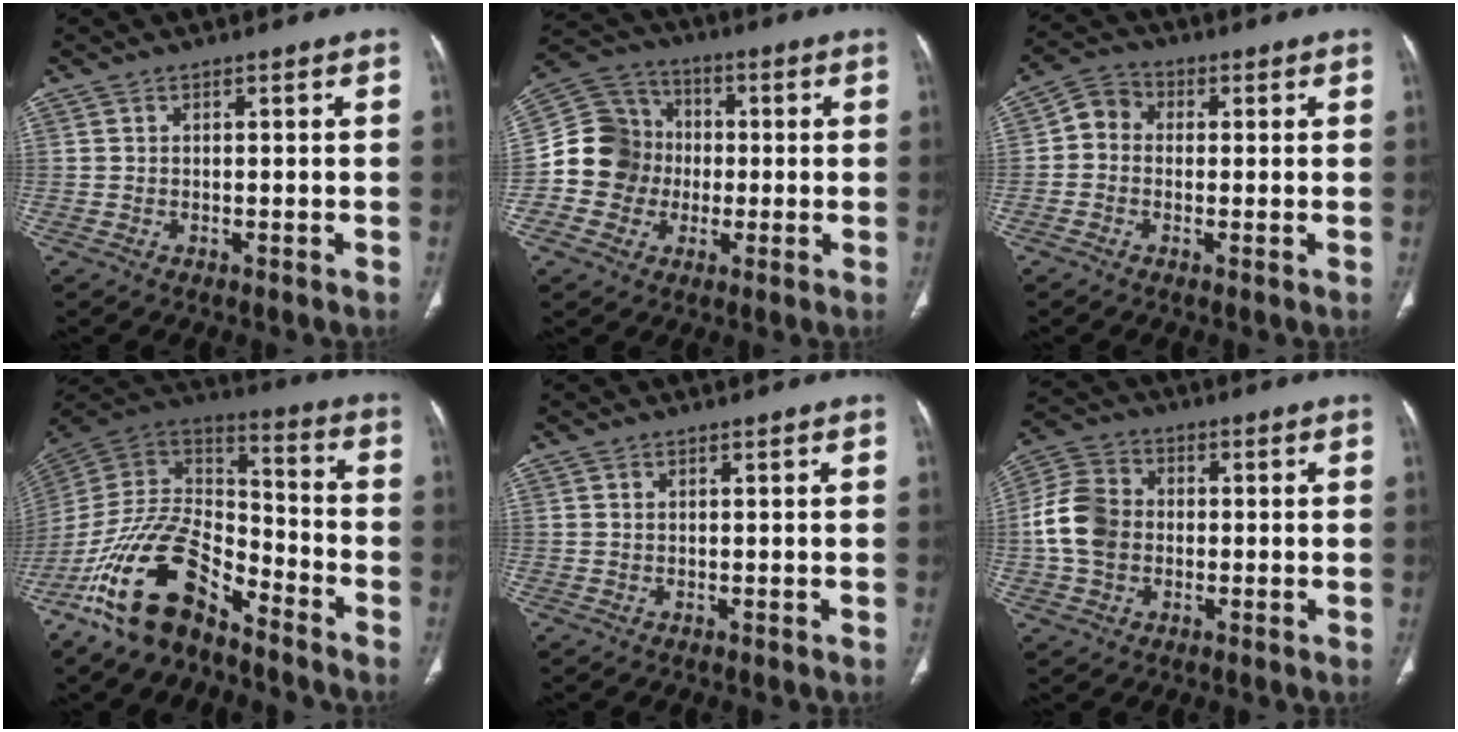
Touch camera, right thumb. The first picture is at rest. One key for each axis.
{"total": 12.4, "fx": -1.4, "fy": 11.7, "fz": 3.9, "tx": -0.044, "ty": 0.034, "tz": -0.030}
{"total": 5.0, "fx": -0.1, "fy": 4.3, "fz": 2.5, "tx": -0.029, "ty": 0.016, "tz": -0.019}
{"total": 19.1, "fx": -12.5, "fy": 8.8, "fz": 11.5, "tx": -0.192, "ty": 0.086, "tz": -0.233}
{"total": 0.0}
{"total": 9.8, "fx": -0.6, "fy": 7.8, "fz": 5.9, "tx": -0.107, "ty": 0.022, "tz": -0.018}